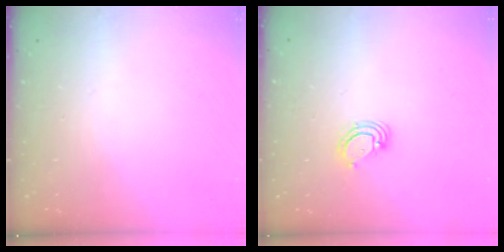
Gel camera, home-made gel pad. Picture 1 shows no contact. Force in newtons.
{"total": 3.2, "press": 3.2, "slide": 0.2}